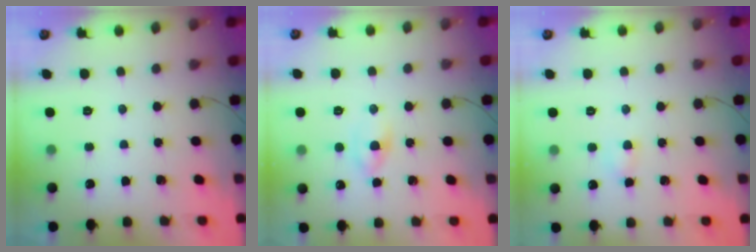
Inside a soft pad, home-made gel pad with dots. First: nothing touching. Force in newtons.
{"total": 2.3, "press": 2.0, "slide": 1.1}
{"total": 2.9, "press": 2.8, "slide": 0.8}